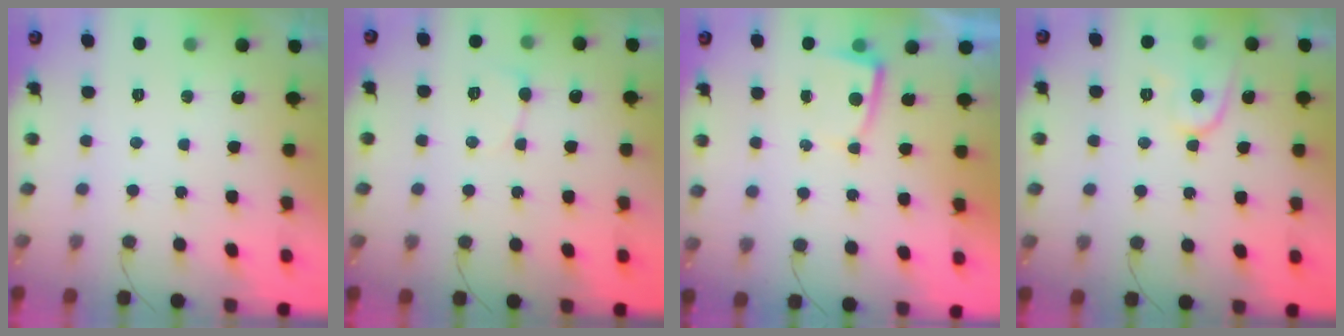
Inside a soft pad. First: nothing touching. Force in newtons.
{"total": 3.6, "press": 3.5, "slide": 0.5}
{"total": 2.2, "press": 2.2, "slide": 0.4}
{"total": 8.2, "press": 8.1, "slide": 0.9}